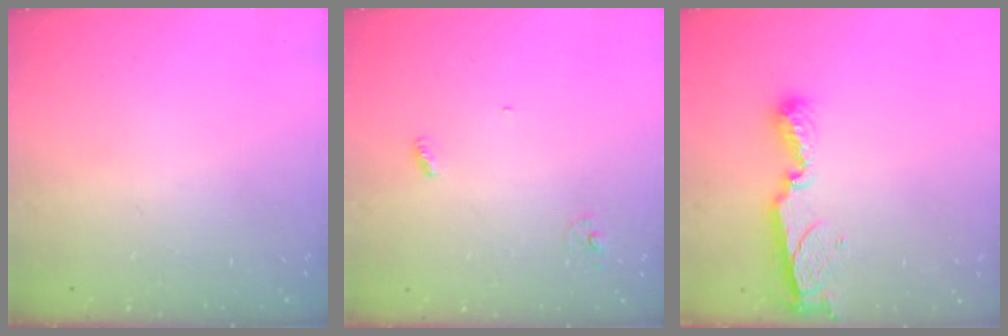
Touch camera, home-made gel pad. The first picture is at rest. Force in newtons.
{"total": 2.7, "press": 2.7, "slide": 0.2}
{"total": 8.5, "press": 8.5, "slide": 0.3}